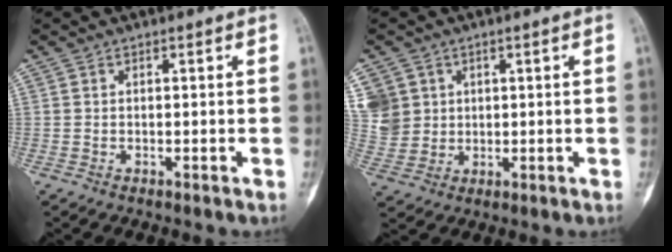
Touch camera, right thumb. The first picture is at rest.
{"total": 9.3, "force": [3.2, 8.3, 2.9], "torque": [-0.048, 0.004, 0.077]}